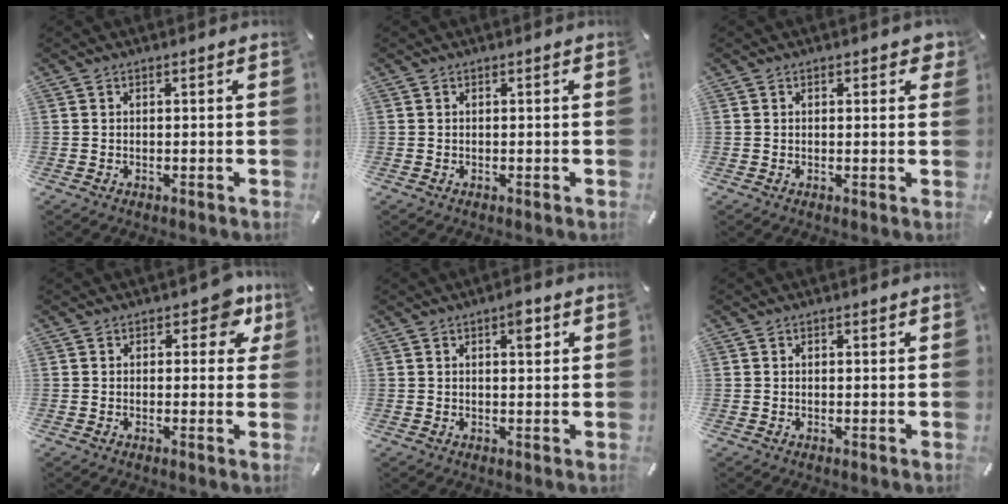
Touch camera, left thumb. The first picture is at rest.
{"total": 0.0}
{"total": 1.7, "force": [0.8, 0.9, 1.1], "torque": [-0.008, -0.001, 0.009]}
{"total": 7.1, "force": [3.6, 4.1, 4.6], "torque": [-0.036, -0.018, 0.055]}
{"total": 3.7, "force": [1.7, 1.6, 2.9], "torque": [-0.031, -0.007, 0.020]}
{"total": 0.6, "force": [0.3, 0.5, 0.2], "torque": [0.005, 0.000, 0.003]}